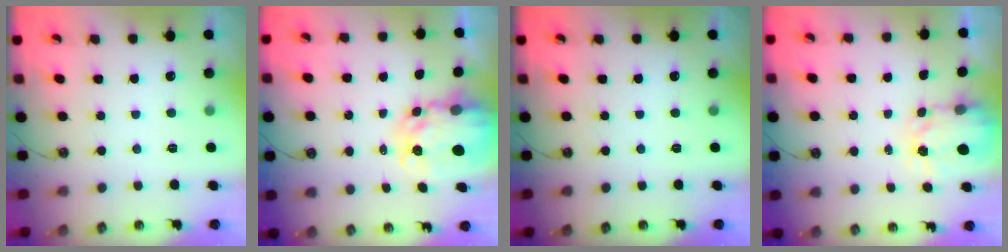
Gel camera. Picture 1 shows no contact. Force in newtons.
{"total": 8.7, "press": 8.7, "slide": 0.8}
{"total": 0.0}
{"total": 3.3, "press": 3.3, "slide": 0.4}